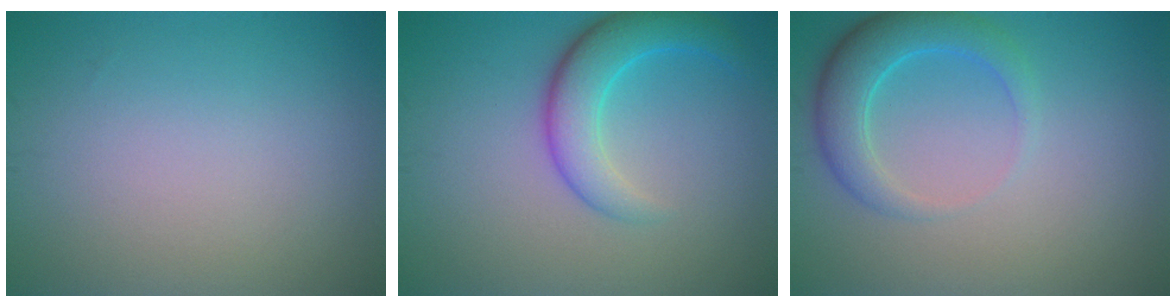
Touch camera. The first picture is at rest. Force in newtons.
{"total": 4.6, "press": 4.6, "slide": 0.2}
{"total": 4.2, "press": 4.2, "slide": 0.3}